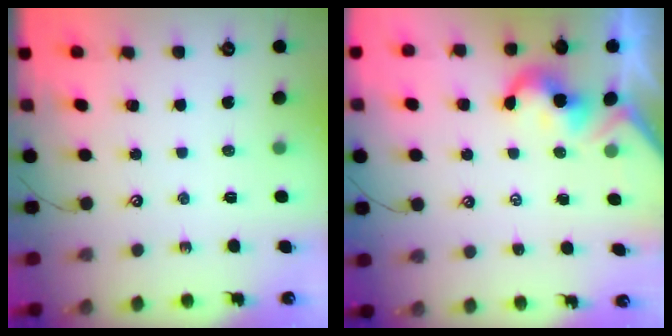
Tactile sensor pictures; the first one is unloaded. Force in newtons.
{"total": 2.1, "press": 2.0, "slide": 0.5}